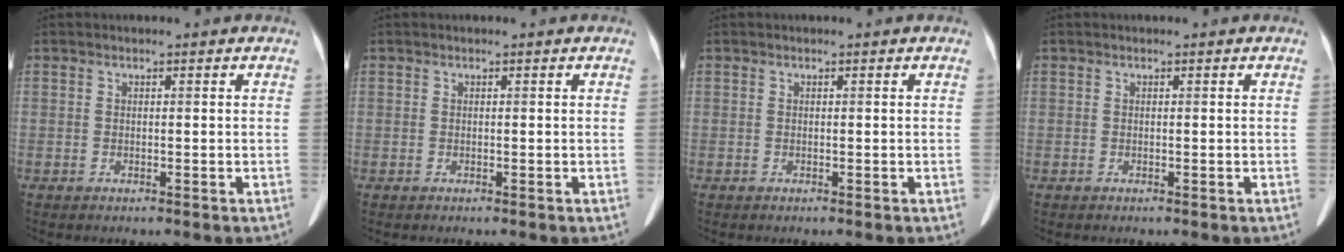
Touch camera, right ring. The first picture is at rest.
{"total": 0.0}
{"total": 0.0}
{"total": 0.0}